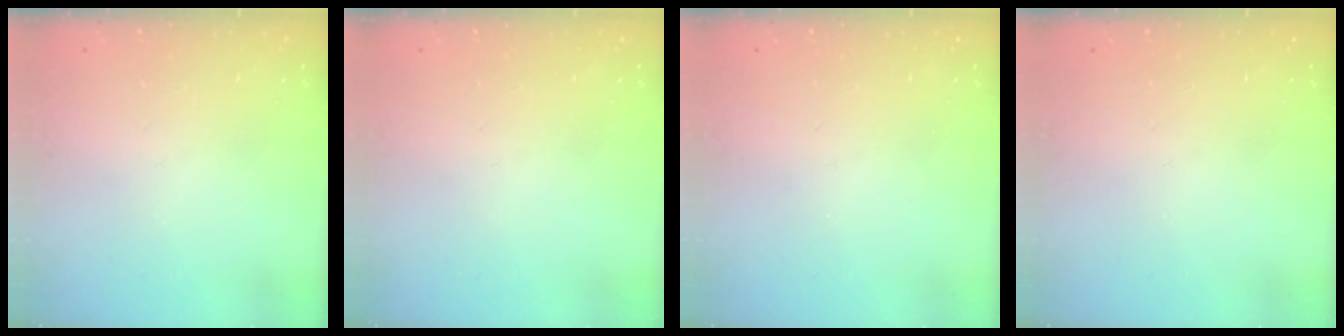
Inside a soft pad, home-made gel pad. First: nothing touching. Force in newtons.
{"total": 0.0}
{"total": 0.0}
{"total": 0.0}